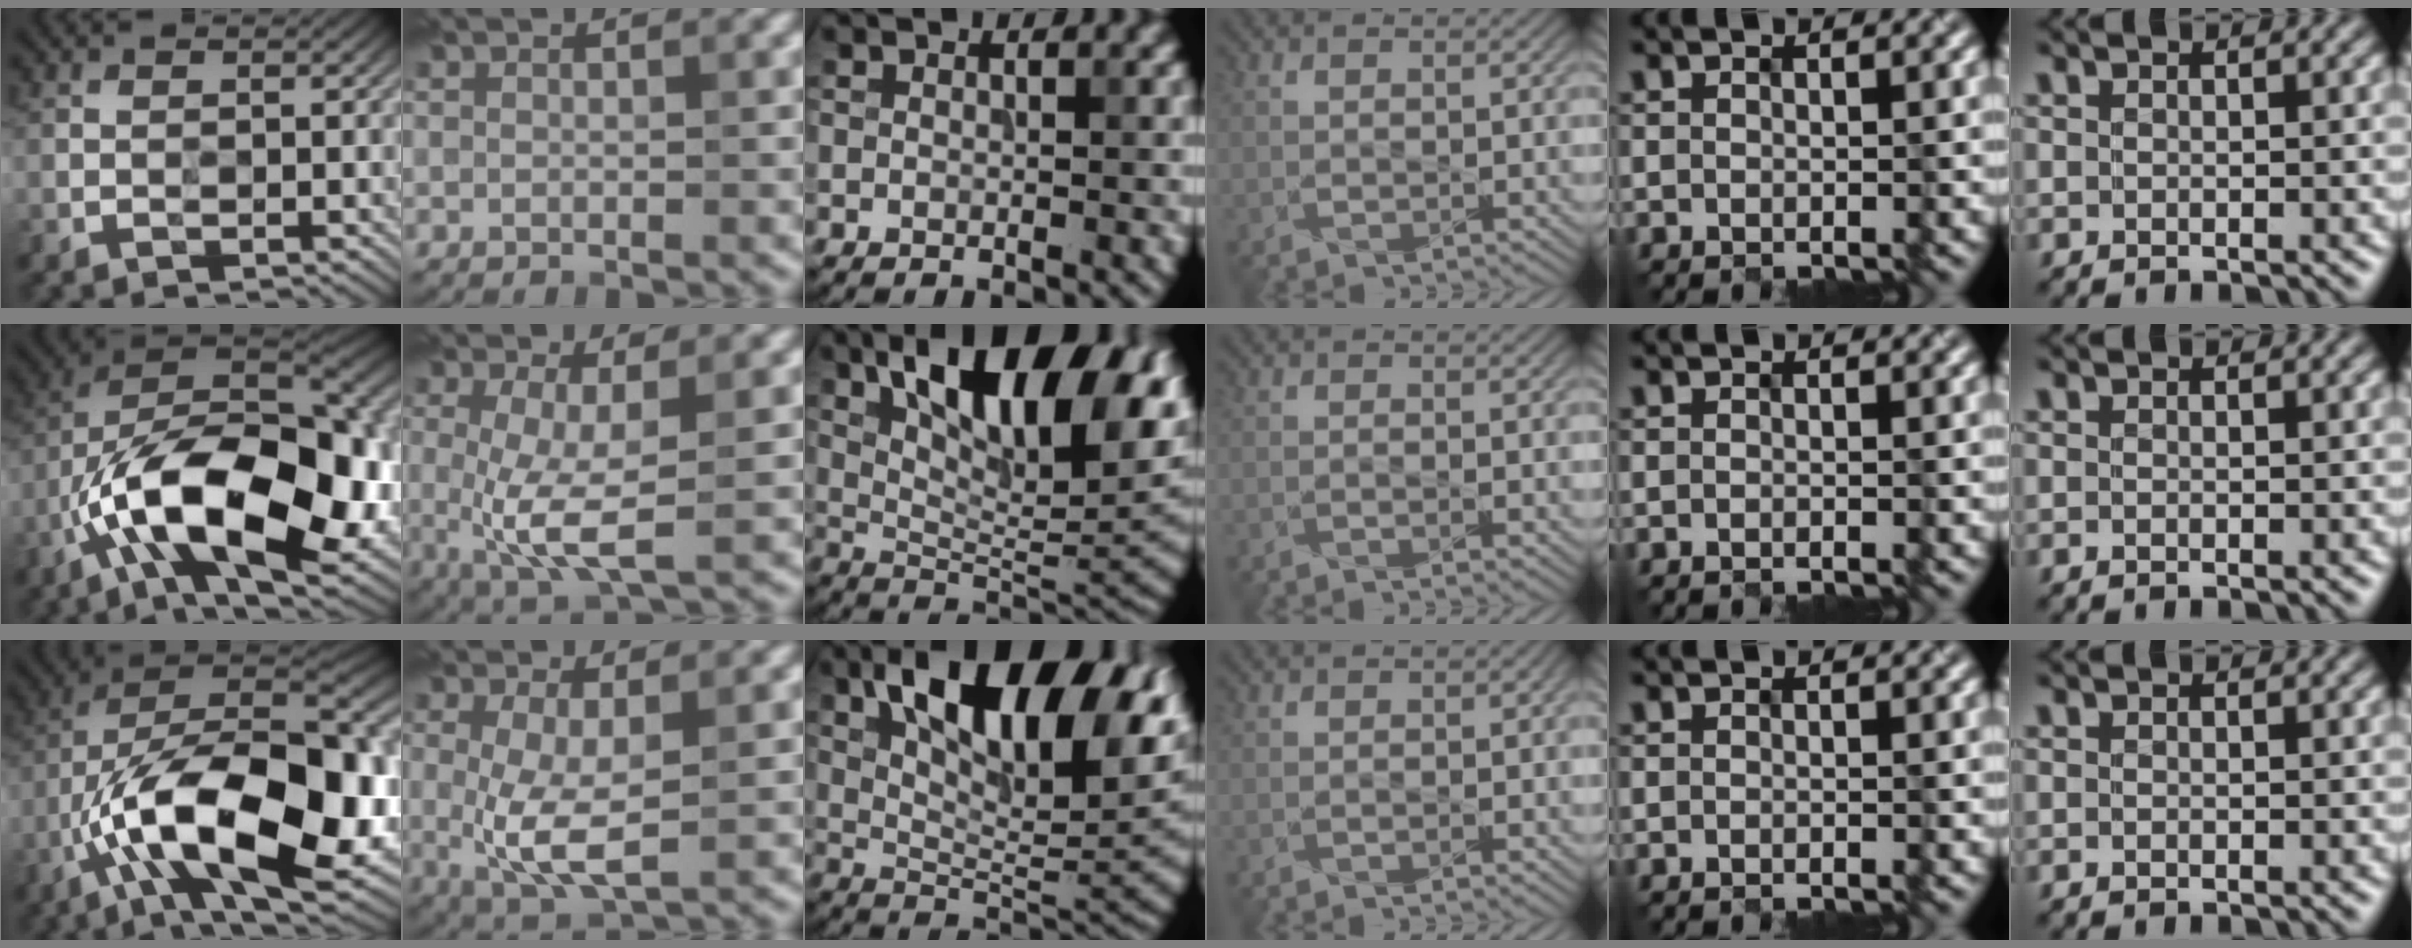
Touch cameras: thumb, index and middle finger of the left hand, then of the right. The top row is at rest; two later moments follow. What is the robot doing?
{"motion": "extract", "object": "pen cap and body"}